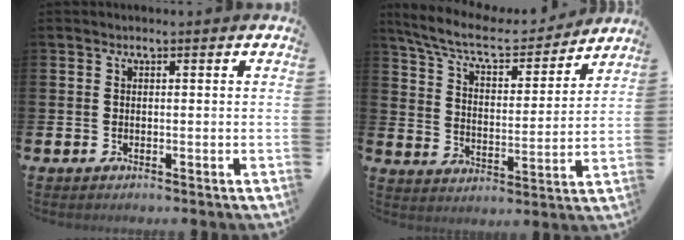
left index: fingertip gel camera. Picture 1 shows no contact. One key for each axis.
{"total": 9.0, "fx": 8.1, "fy": 1.9, "fz": 3.5, "tx": -0.099, "ty": -0.052, "tz": 0.136}